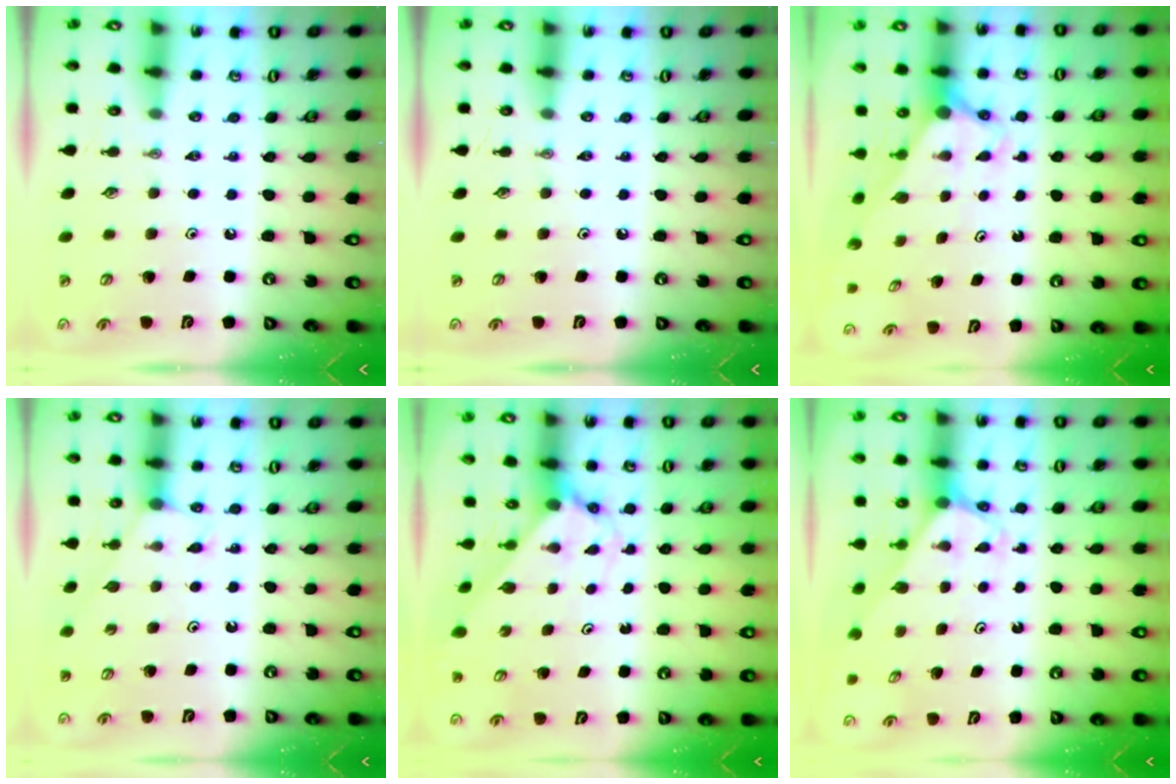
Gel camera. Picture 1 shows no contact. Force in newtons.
{"total": 0.0}
{"total": 2.9, "press": 2.9, "slide": 0.0}
{"total": 6.1, "press": 6.1, "slide": 0.5}
{"total": 2.4, "press": 2.4, "slide": 0.2}
{"total": 2.3, "press": 2.3, "slide": 0.2}